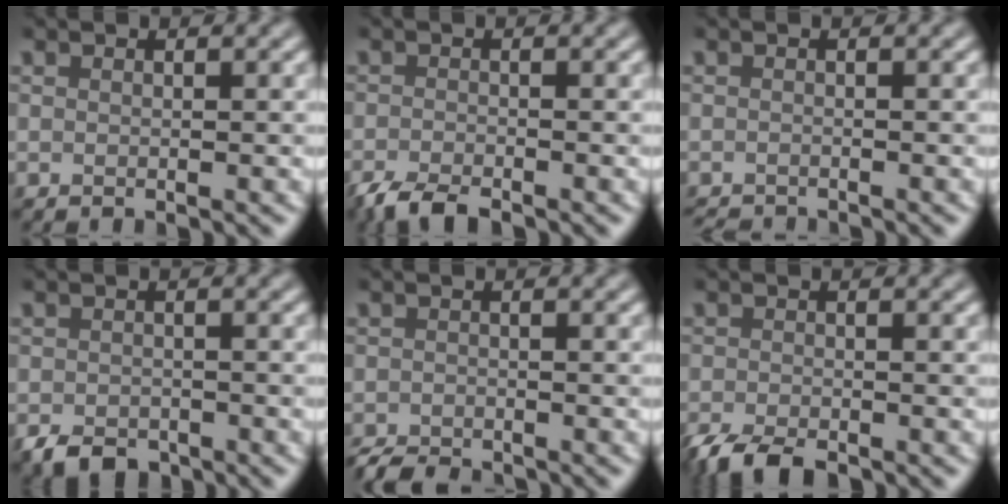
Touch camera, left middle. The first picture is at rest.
{"total": 2.9, "force": [-2.4, 0.6, 1.5], "torque": [-0.029, -0.006, -0.049]}
{"total": 1.7, "force": [-1.7, 0.2, 0.3], "torque": [0.003, -0.010, -0.029]}
{"total": 2.5, "force": [-1.8, 1.5, 1.0], "torque": [-0.017, -0.004, -0.037]}
{"total": 2.6, "force": [-2.5, 0.4, 0.5], "torque": [-0.006, -0.009, -0.047]}
{"total": 3.7, "force": [-3.0, 1.1, 1.9], "torque": [-0.032, -0.008, -0.060]}